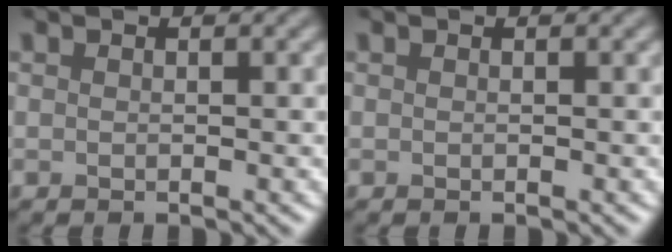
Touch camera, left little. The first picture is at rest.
{"total": 0.0}